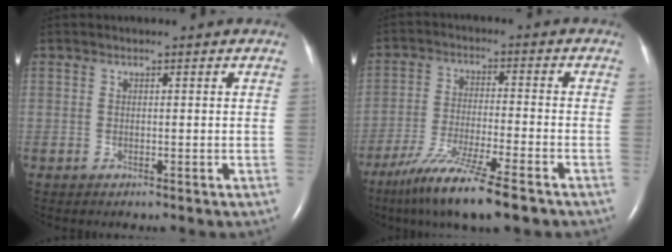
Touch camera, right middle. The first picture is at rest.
{"total": 12.6, "force": [-9.1, 0.4, 8.8], "torque": [-0.163, -0.040, -0.156]}